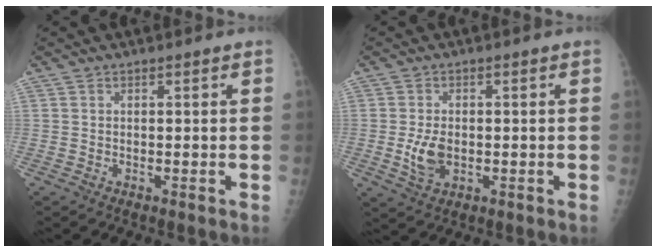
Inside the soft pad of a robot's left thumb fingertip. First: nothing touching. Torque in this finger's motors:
{"motor_torque": [-0.32, 0.56, 0.51, 0.04, 0.08]}